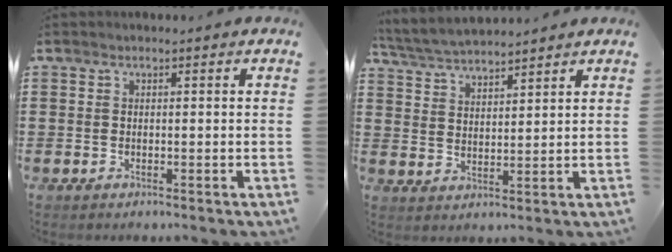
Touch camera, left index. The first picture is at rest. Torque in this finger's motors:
{"motor_torque": [0.13, 0.13, 0.21, 0.08]}